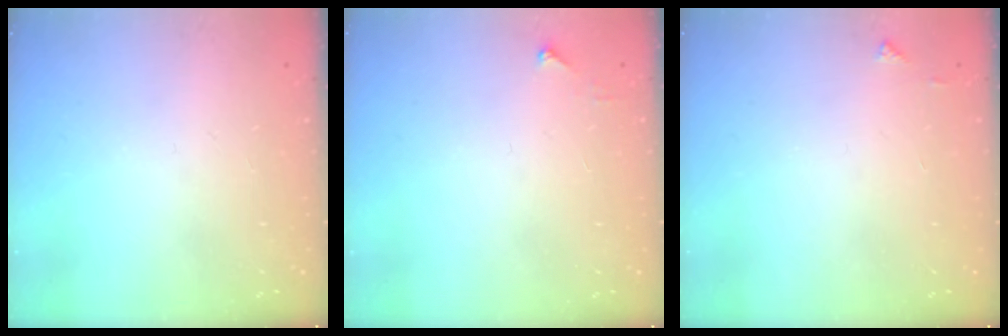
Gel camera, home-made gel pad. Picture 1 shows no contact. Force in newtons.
{"total": 3.5, "press": 3.4, "slide": 0.4}
{"total": 3.6, "press": 3.6, "slide": 0.5}